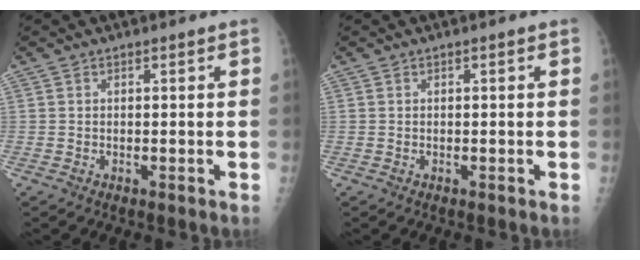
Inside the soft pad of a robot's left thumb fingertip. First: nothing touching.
{"total": 0.0}